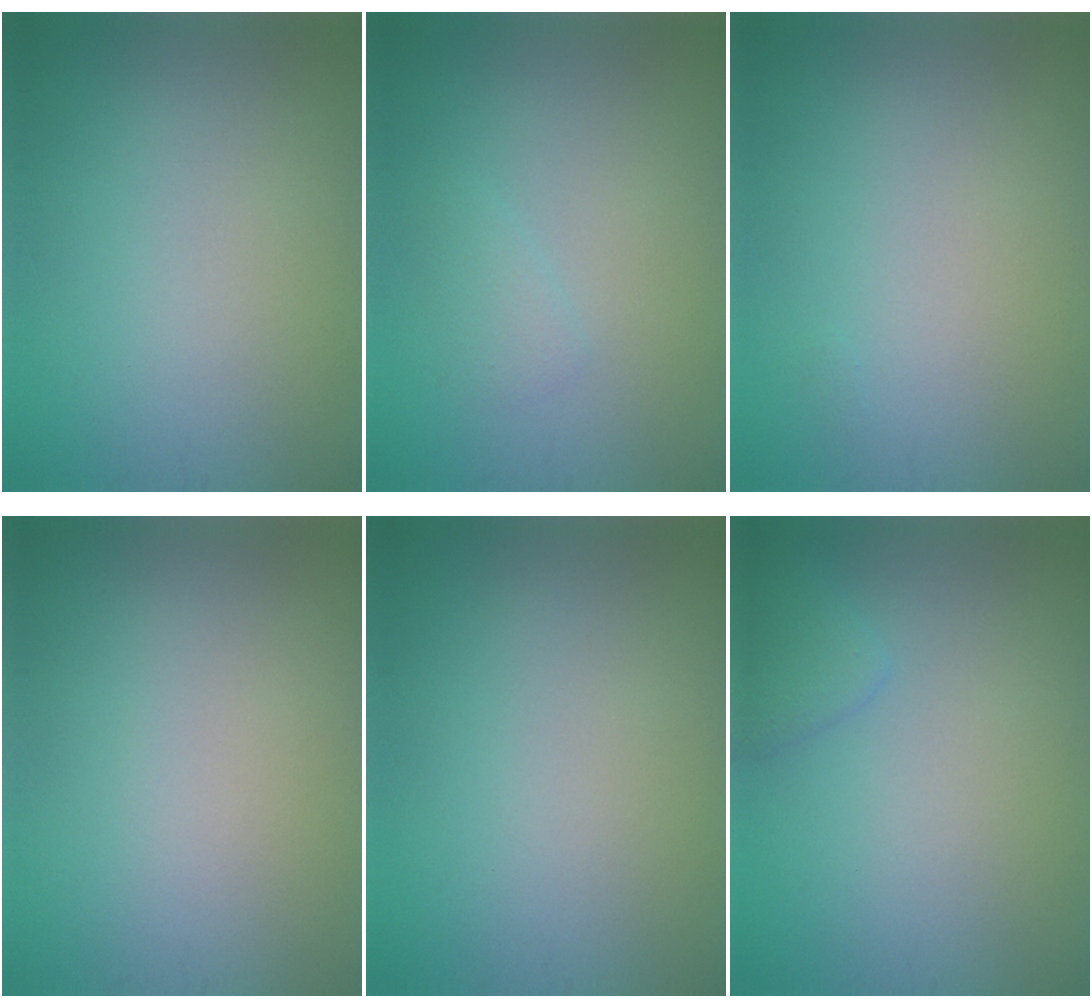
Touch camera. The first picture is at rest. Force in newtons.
{"total": 1.1, "press": 1.1, "slide": 0.1}
{"total": 0.0}
{"total": 0.0}
{"total": 0.0}
{"total": 1.5, "press": 1.5, "slide": 0.1}